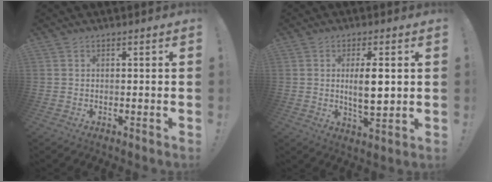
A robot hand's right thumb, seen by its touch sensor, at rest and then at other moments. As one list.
[{"total": 8.4, "force": [1.3, 2.7, 7.9], "torque": [-0.128, -0.014, 0.013]}]